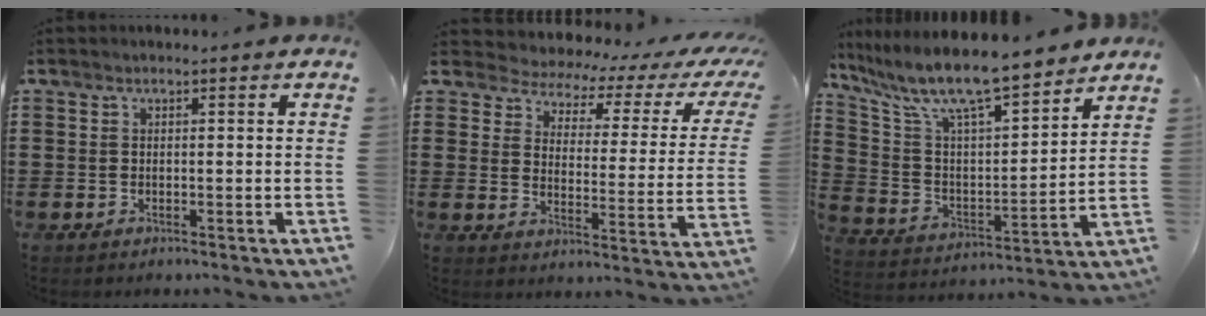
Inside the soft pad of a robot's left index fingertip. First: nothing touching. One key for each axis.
{"total": 2.7, "fx": 2.2, "fy": 1.3, "fz": 0.8, "tx": -0.038, "ty": -0.022, "tz": 0.028}
{"total": 10.5, "fx": 8.9, "fy": 1.0, "fz": 5.5, "tx": -0.143, "ty": -0.058, "tz": 0.150}